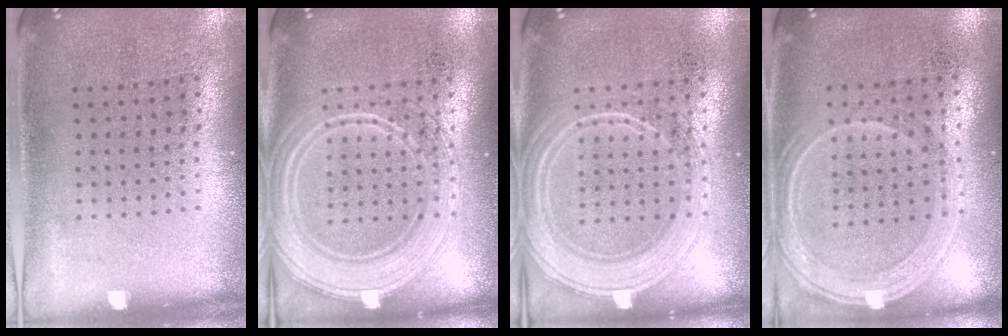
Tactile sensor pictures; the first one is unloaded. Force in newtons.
{"total": 3.8, "press": 3.8, "slide": 0.6}
{"total": 2.2, "press": 2.1, "slide": 0.4}
{"total": 1.2, "press": 1.1, "slide": 0.3}